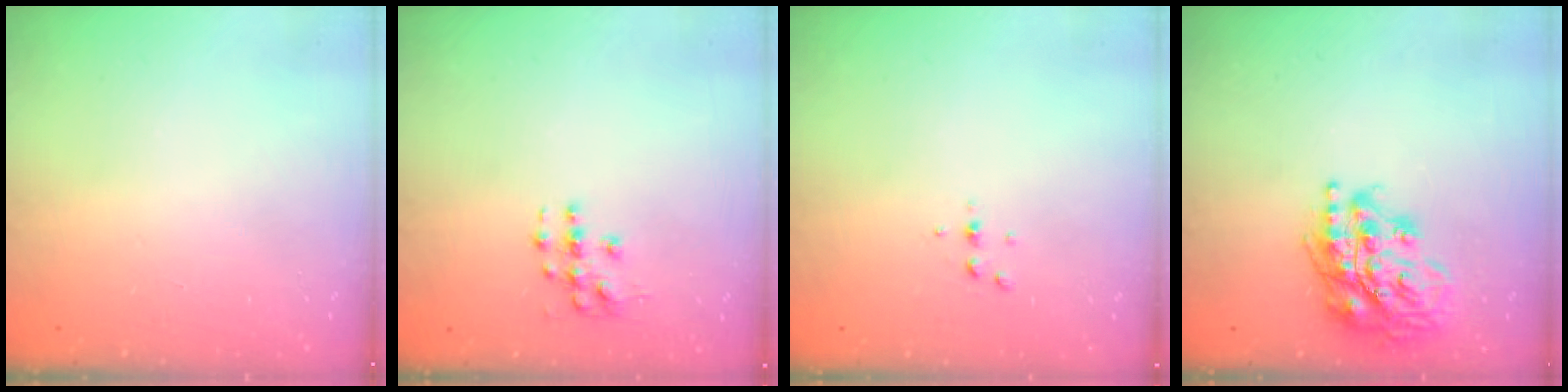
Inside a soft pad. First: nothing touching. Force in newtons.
{"total": 4.2, "press": 4.2, "slide": 0.1}
{"total": 2.5, "press": 2.4, "slide": 0.2}
{"total": 18.3, "press": 18.1, "slide": 2.6}